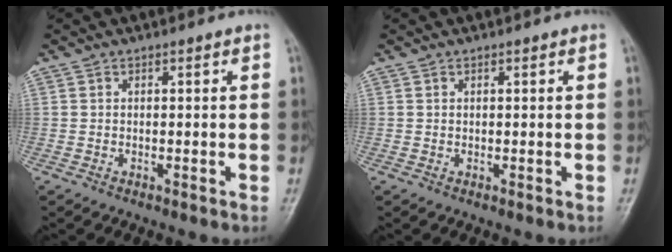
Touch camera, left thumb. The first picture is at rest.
{"total": 0.6, "force": [0.3, 0.4, 0.3], "torque": [-0.001, 0.000, 0.003]}